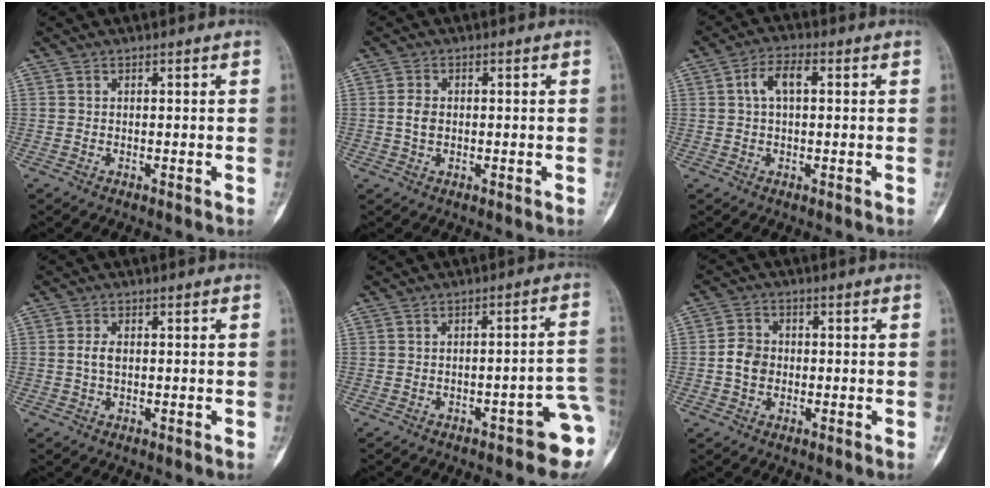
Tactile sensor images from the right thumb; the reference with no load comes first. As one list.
[{"total": 2.4, "force": [0.0, 1.7, 1.8], "torque": [-0.032, 0.002, -0.003]}, {"total": 5.1, "force": [1.0, 2.6, 4.3], "torque": [-0.081, 0.017, 0.014]}, {"total": 2.2, "force": [0.1, 1.3, 1.8], "torque": [-0.036, 0.003, 0.000]}, {"total": 8.0, "force": [-3.9, 2.5, 6.5], "torque": [-0.056, 0.034, -0.047]}, {"total": 4.7, "force": [-0.6, 3.9, 2.5], "torque": [-0.034, 0.011, -0.016]}]